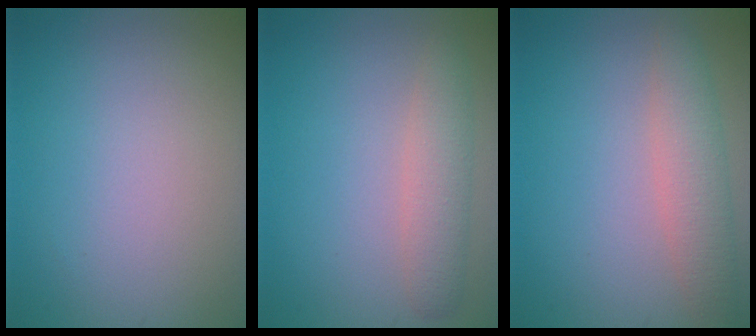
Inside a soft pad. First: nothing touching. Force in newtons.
{"total": 2.7, "press": 2.7, "slide": 0.1}
{"total": 3.2, "press": 3.2, "slide": 0.0}